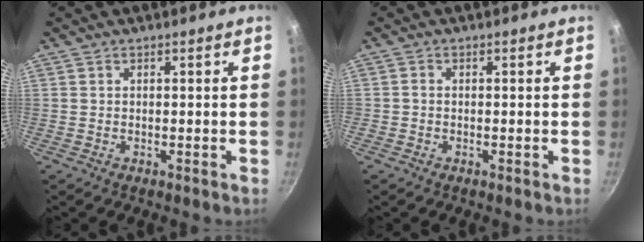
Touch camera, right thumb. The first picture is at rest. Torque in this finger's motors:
{"motor_torque": [2.26, 2.27, 0.93, -0.75, 0.25]}